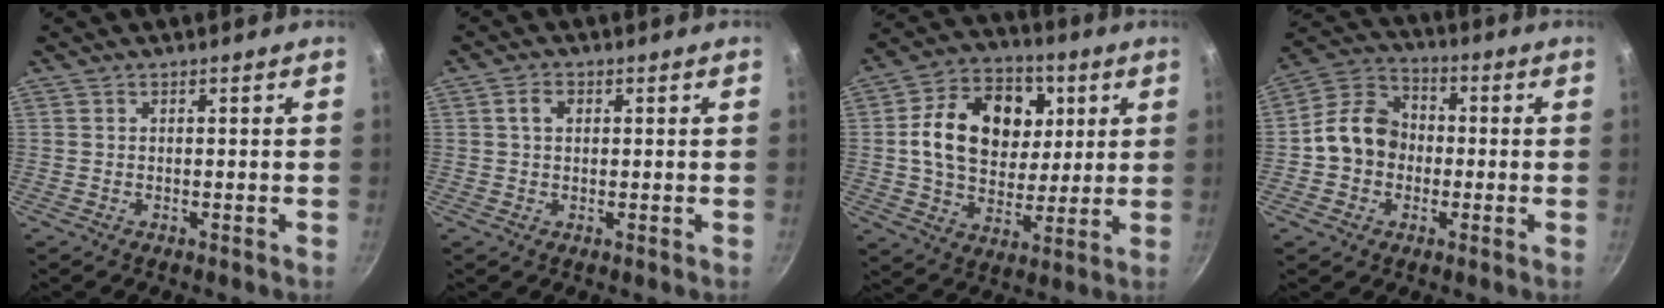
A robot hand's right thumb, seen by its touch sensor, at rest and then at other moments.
{"total": 2.7, "force": [0.7, 1.9, 1.8], "torque": [-0.026, 0.004, 0.010]}
{"total": 19.3, "force": [4.2, 14.3, 12.2], "torque": [-0.174, 0.004, 0.064]}
{"total": 11.3, "force": [-1.0, 9.4, 6.1], "torque": [-0.075, 0.032, -0.038]}